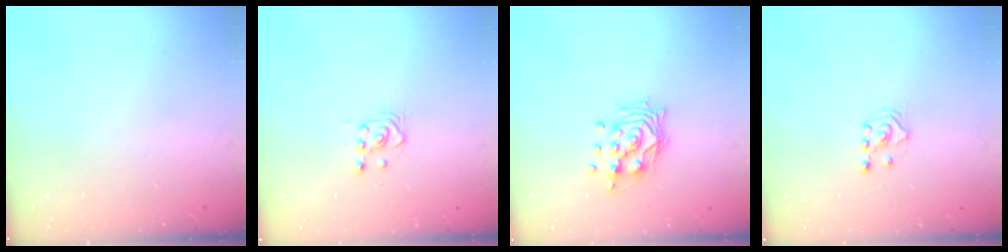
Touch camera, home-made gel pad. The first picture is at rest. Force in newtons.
{"total": 3.5, "press": 3.3, "slide": 1.0}
{"total": 11.0, "press": 10.9, "slide": 1.6}
{"total": 1.8, "press": 1.8, "slide": 0.2}